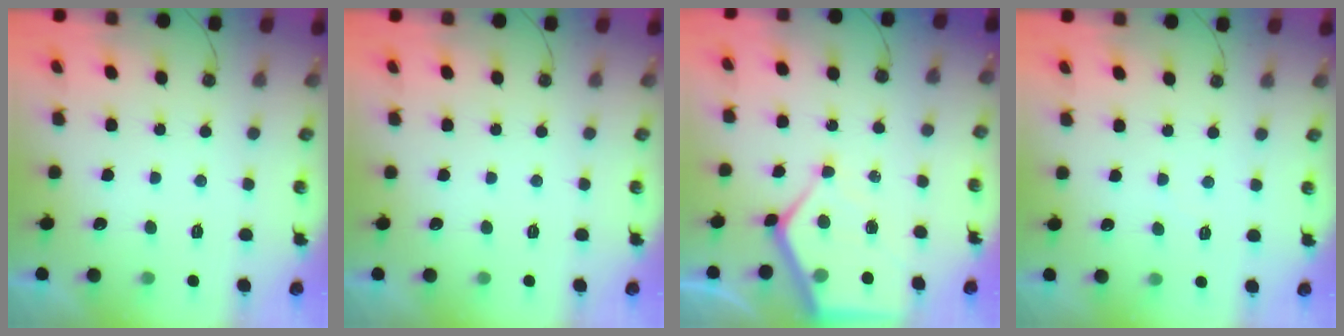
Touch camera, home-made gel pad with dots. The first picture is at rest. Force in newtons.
{"total": 0.0}
{"total": 9.2, "press": 9.2, "slide": 0.9}
{"total": 2.4, "press": 2.4, "slide": 0.4}